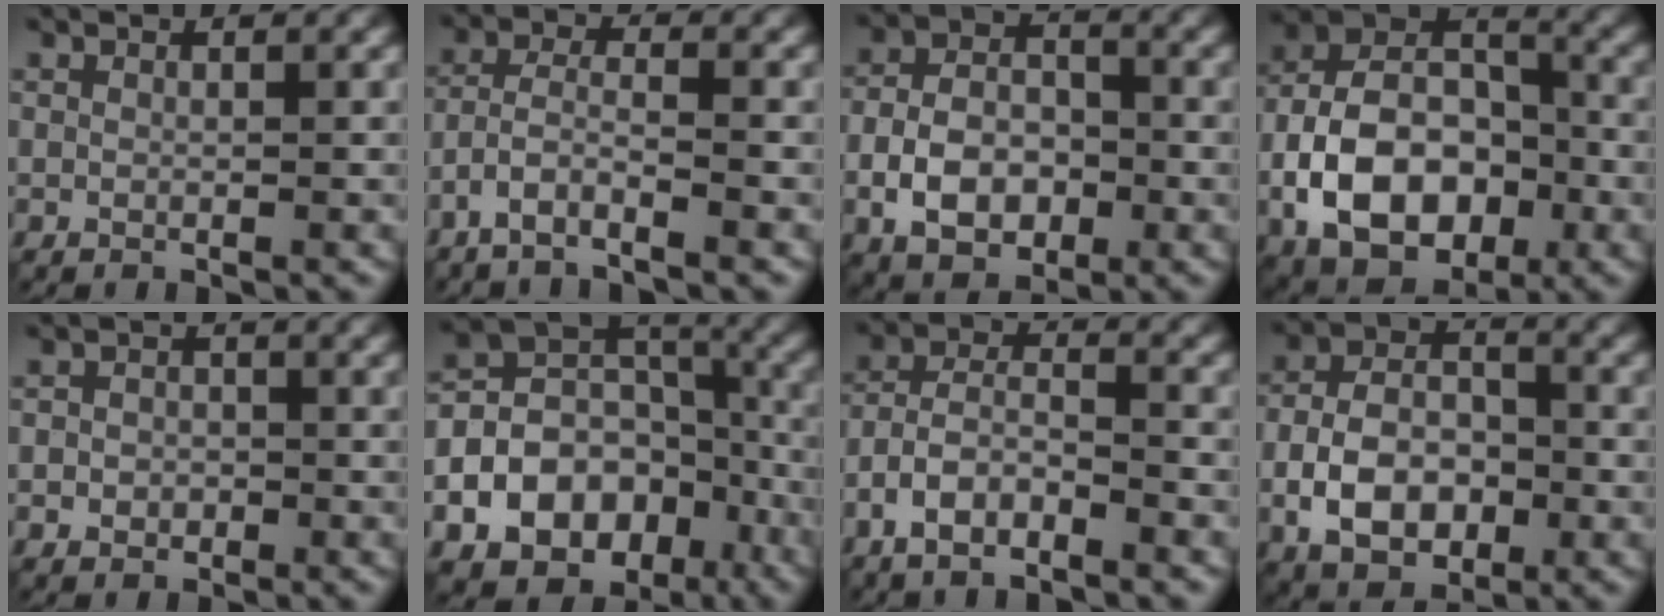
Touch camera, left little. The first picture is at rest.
{"total": 3.4, "force": [-2.5, 0.6, 2.3], "torque": [-0.048, 0.003, -0.062]}
{"total": 6.6, "force": [-2.2, 4.2, 4.5], "torque": [-0.085, 0.004, -0.046]}
{"total": 12.3, "force": [-4.1, 7.5, 8.7], "torque": [-0.166, 0.005, -0.084]}
{"total": 2.0, "force": [-0.6, 1.7, 0.8], "torque": [0.001, 0.002, -0.017]}
{"total": 14.5, "force": [-7.0, 10.9, 6.6], "torque": [-0.123, -0.016, -0.120]}
{"total": 4.8, "force": [-3.1, 2.0, 3.2], "torque": [-0.058, 0.007, -0.067]}
{"total": 7.7, "force": [-2.6, 4.7, 5.5], "torque": [-0.105, 0.005, -0.053]}